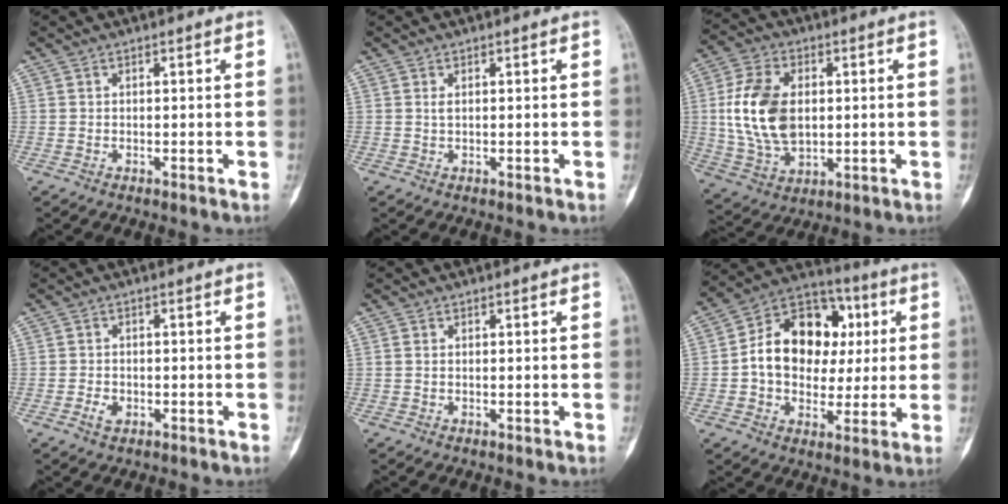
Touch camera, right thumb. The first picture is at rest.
{"total": 0.8, "force": [0.3, 0.3, 0.7], "torque": [-0.016, 0.002, 0.008]}
{"total": 15.1, "force": [1.3, 9.7, 11.5], "torque": [-0.212, -0.003, 0.032]}
{"total": 2.3, "force": [-1.0, 1.6, 1.4], "torque": [-0.023, 0.004, -0.015]}
{"total": 0.7, "force": [0.1, 0.4, 0.5], "torque": [-0.014, 0.003, 0.005]}
{"total": 18.4, "force": [2.0, 13.9, 11.9], "torque": [-0.146, 0.027, 0.029]}